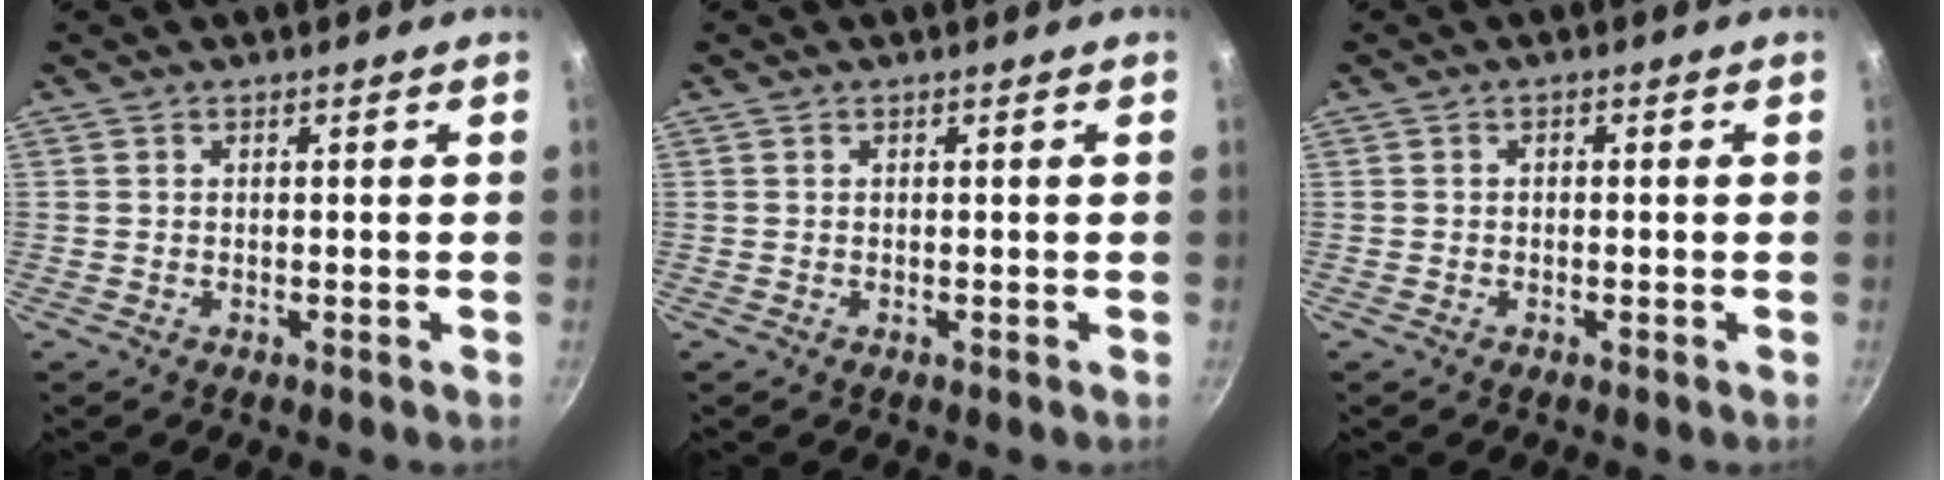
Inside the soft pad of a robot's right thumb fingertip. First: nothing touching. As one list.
[{"total": 0.0}, {"total": 0.6, "force": [-0.3, 0.4, 0.3], "torque": [-0.006, 0.004, -0.005]}]